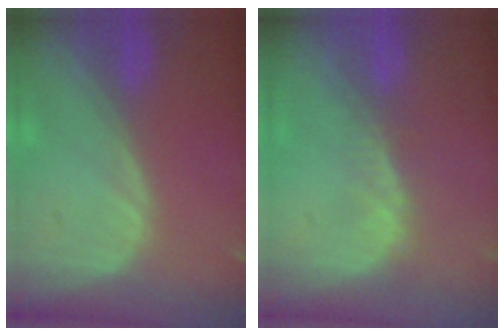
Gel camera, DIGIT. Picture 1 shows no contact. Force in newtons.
{"total": 2.3, "press": 1.9, "slide": 1.4}